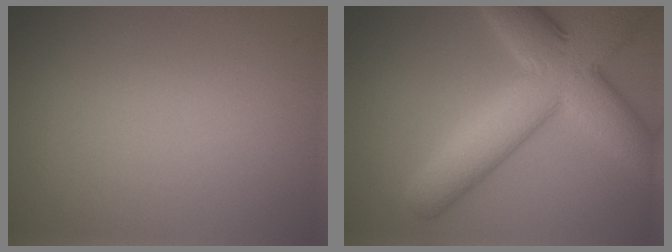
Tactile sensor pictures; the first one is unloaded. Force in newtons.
{"total": 9.7, "press": 9.7, "slide": 0.2}